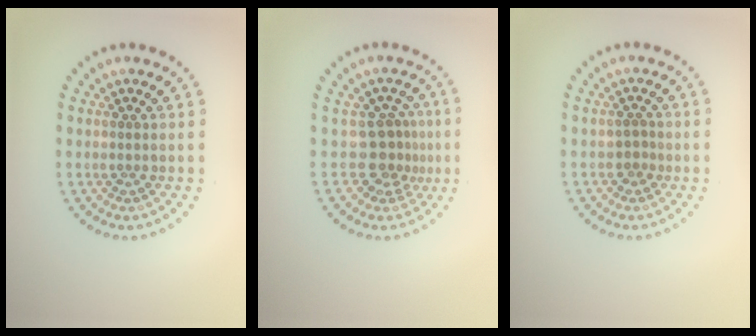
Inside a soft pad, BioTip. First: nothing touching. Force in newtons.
{"total": 2.8, "press": 2.0, "slide": 1.9}
{"total": 0.7, "press": 0.4, "slide": 0.5}